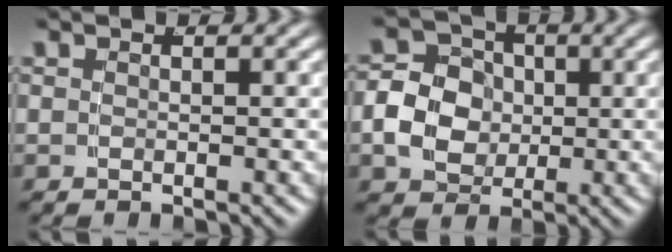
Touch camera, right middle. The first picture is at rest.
{"total": 8.5, "force": [-0.5, 7.4, 4.1], "torque": [-0.081, -0.012, -0.014]}